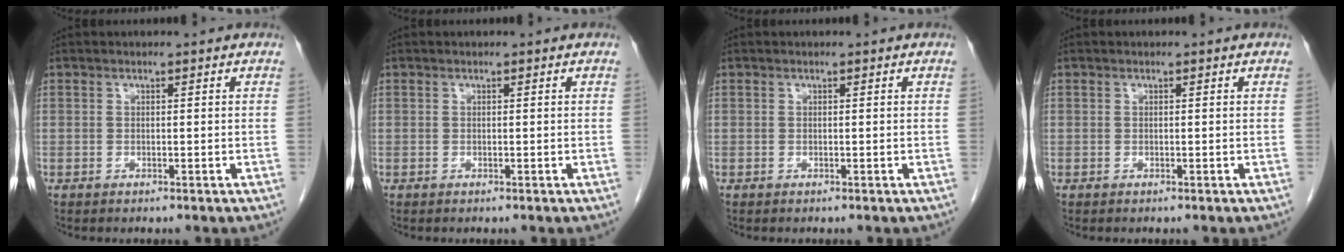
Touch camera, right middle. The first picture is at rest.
{"total": 0.0}
{"total": 0.0}
{"total": 0.0}